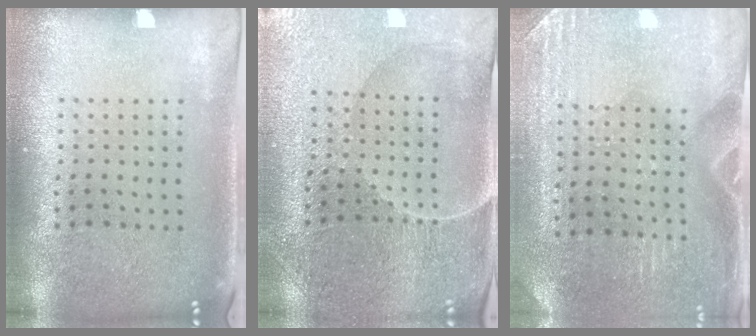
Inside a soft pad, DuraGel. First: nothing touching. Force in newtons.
{"total": 1.9, "press": 1.9, "slide": 0.2}
{"total": 3.0, "press": 2.9, "slide": 0.7}